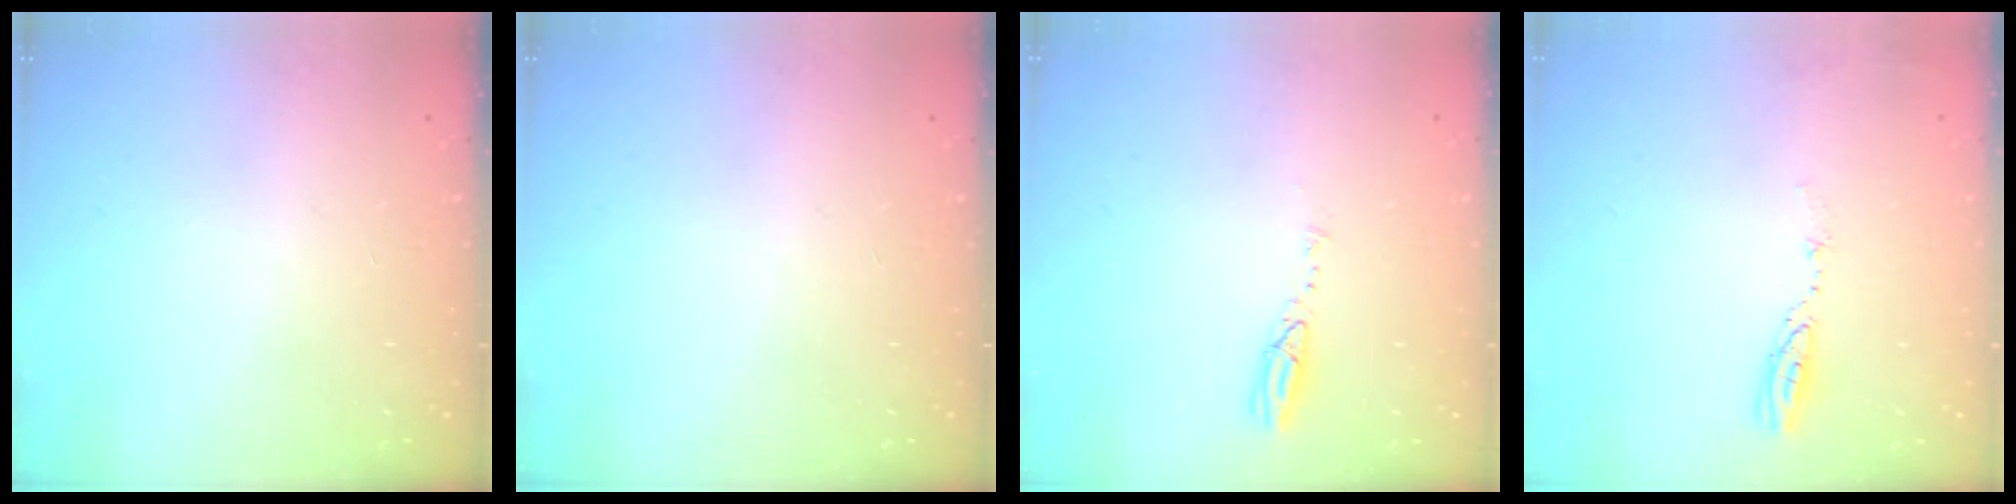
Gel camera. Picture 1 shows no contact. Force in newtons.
{"total": 1.0, "press": 0.0, "slide": 1.0}
{"total": 3.6, "press": 3.6, "slide": 0.2}
{"total": 3.5, "press": 3.5, "slide": 0.3}